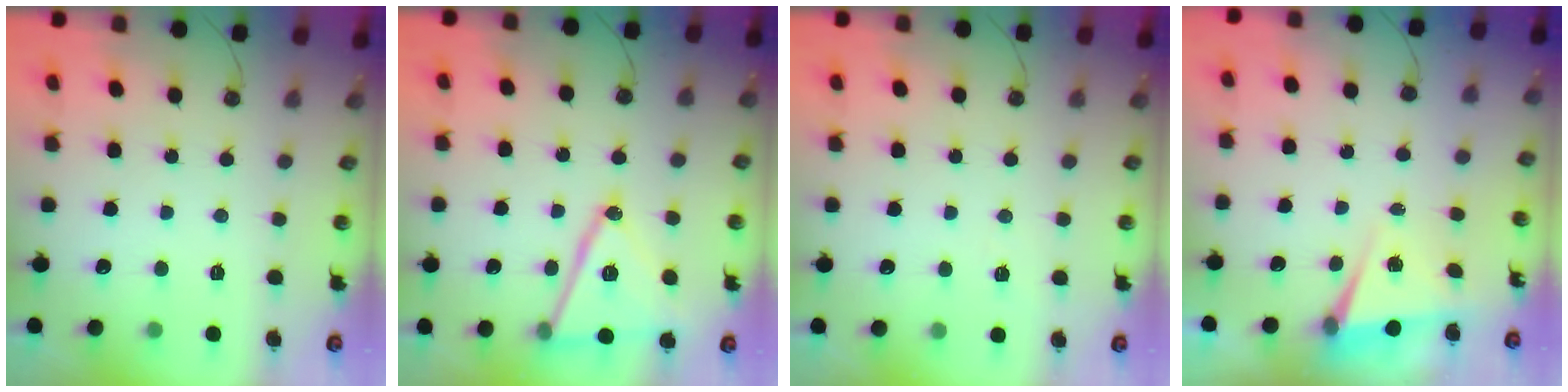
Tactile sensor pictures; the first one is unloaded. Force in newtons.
{"total": 16.2, "press": 15.8, "slide": 3.6}
{"total": 2.4, "press": 1.7, "slide": 1.7}
{"total": 4.5, "press": 3.4, "slide": 2.9}